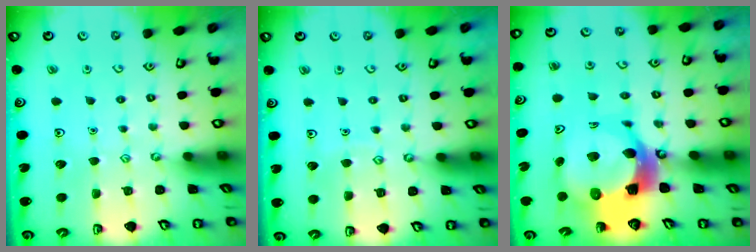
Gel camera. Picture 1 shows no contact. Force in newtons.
{"total": 3.5, "press": 3.5, "slide": 0.3}
{"total": 12.0, "press": 11.9, "slide": 1.3}